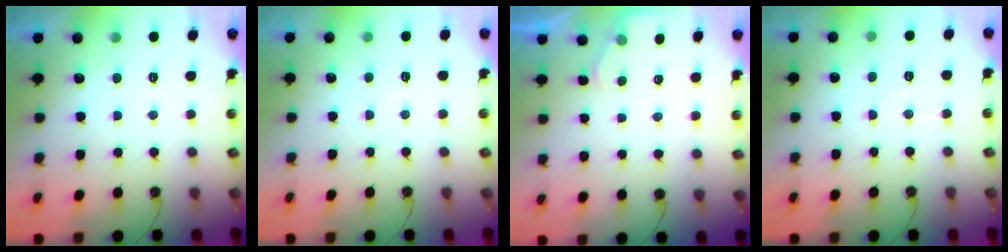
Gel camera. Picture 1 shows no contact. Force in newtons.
{"total": 3.8, "press": 3.8, "slide": 0.5}
{"total": 3.7, "press": 3.7, "slide": 0.6}
{"total": 6.1, "press": 6.1, "slide": 0.8}